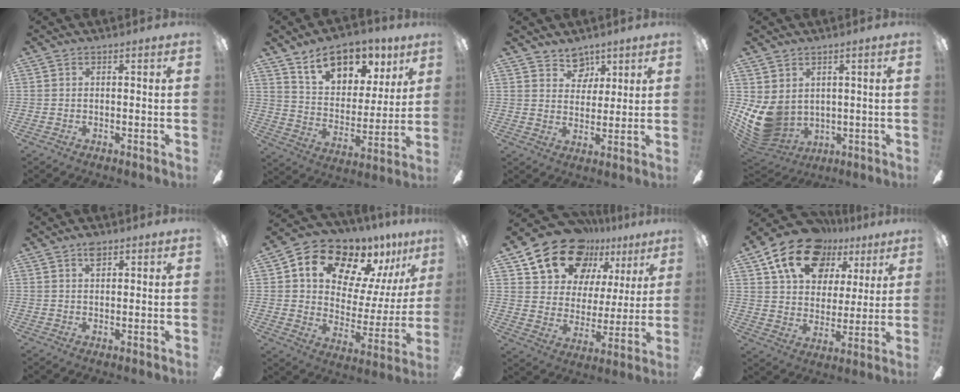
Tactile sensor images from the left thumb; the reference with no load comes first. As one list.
[{"total": 14.0, "force": [9.9, 7.7, 6.1], "torque": [-0.085, -0.062, 0.178]}, {"total": 6.5, "force": [4.7, 4.4, 1.0], "torque": [-0.011, -0.025, 0.086]}, {"total": 10.7, "force": [0.6, 8.7, 6.2], "torque": [-0.160, -0.016, 0.017]}, {"total": 2.9, "force": [1.8, 1.4, 1.7], "torque": [-0.023, -0.003, 0.029]}, {"total": 16.0, "force": [12.6, 7.9, 6.1], "torque": [-0.111, -0.099, 0.217]}, {"total": 18.6, "force": [12.9, 11.2, 7.3], "torque": [-0.141, -0.077, 0.236]}, {"total": 18.9, "force": [11.3, 12.2, 9.0], "torque": [-0.166, -0.049, 0.207]}]